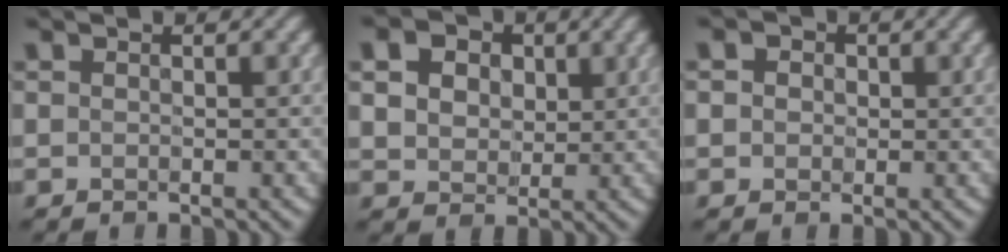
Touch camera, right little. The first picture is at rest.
{"total": 9.4, "force": [4.2, 6.8, 5.0], "torque": [-0.114, 0.024, 0.057]}
{"total": 2.7, "force": [0.9, 2.2, 1.3], "torque": [-0.038, 0.010, 0.009]}